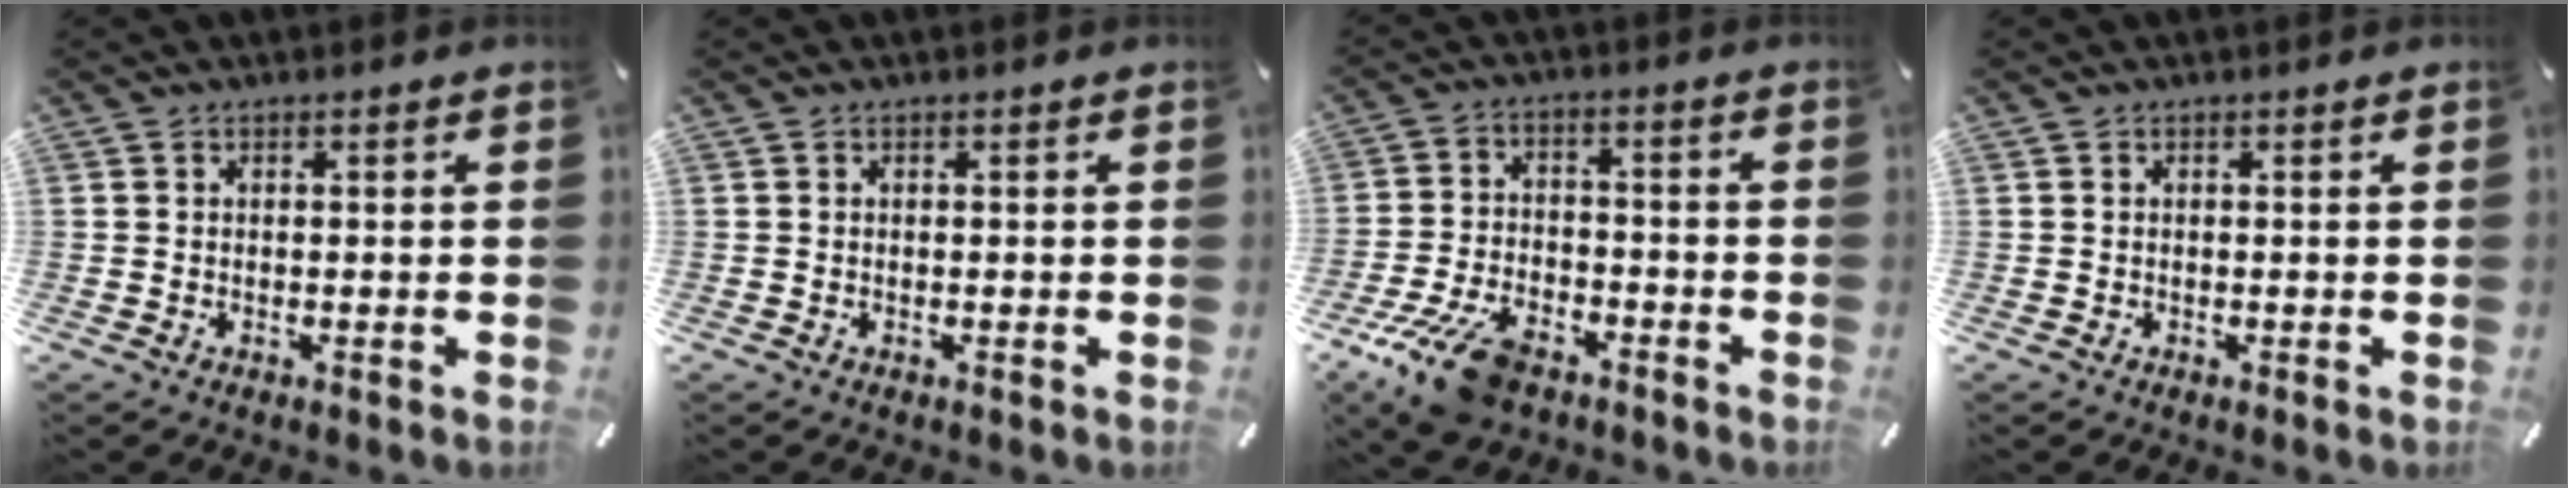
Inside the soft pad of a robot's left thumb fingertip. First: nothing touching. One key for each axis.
{"total": 0.0}
{"total": 11.7, "fx": -7.6, "fy": 5.7, "fz": 6.9, "tx": -0.140, "ty": 0.036, "tz": -0.140}
{"total": 0.0}